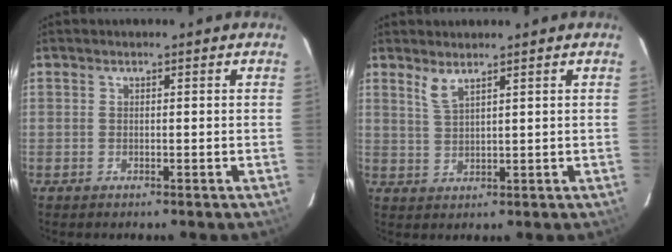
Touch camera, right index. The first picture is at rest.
{"total": 2.7, "force": [2.1, 0.2, 1.7], "torque": [-0.037, -0.002, 0.043]}